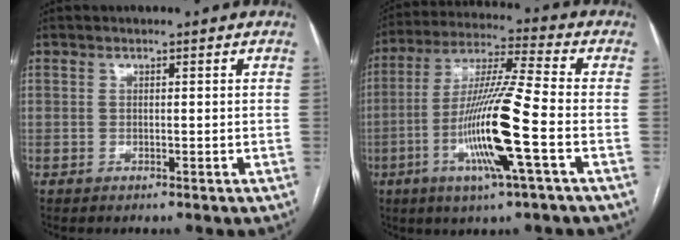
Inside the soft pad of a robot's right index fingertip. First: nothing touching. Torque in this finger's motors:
{"motor_torque": [2.14, 0.00, 1.05, 0.21]}